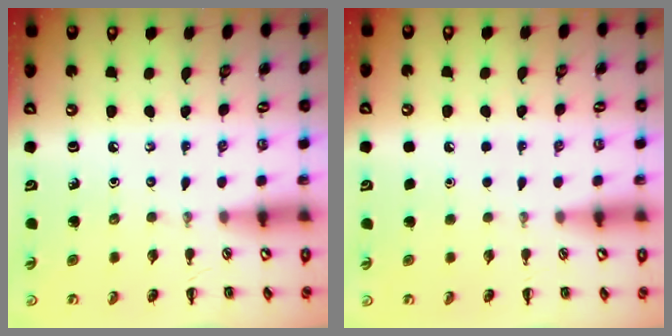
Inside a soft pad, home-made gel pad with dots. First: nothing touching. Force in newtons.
{"total": 1.6, "press": 1.5, "slide": 0.1}